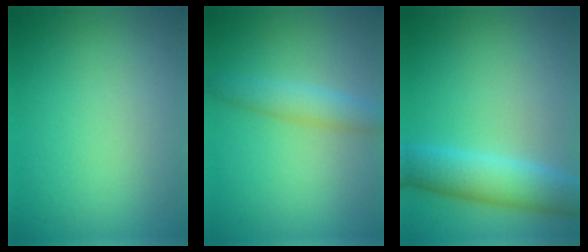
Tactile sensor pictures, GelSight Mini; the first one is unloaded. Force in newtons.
{"total": 2.6, "press": 2.6, "slide": 0.1}
{"total": 5.0, "press": 5.0, "slide": 0.3}